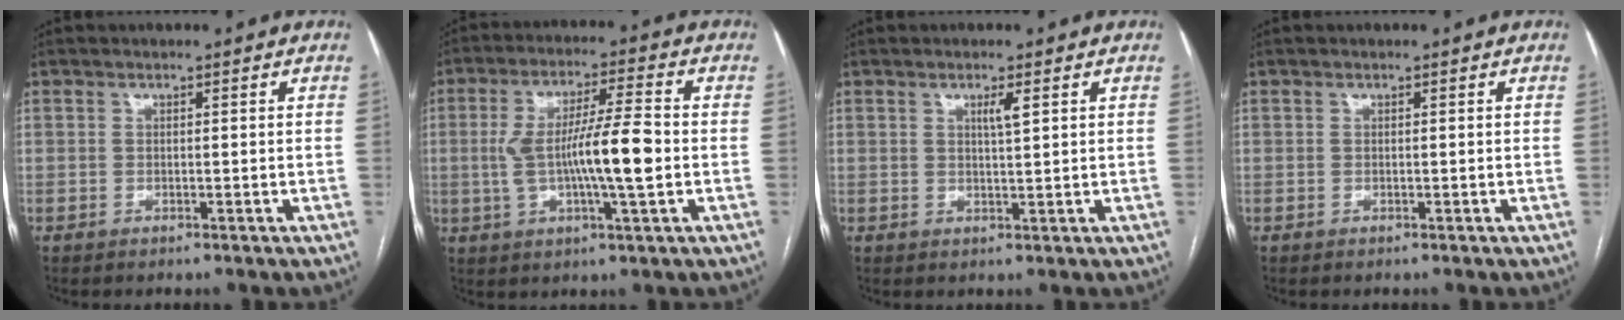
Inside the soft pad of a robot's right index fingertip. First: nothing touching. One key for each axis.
{"total": 11.6, "fx": -1.0, "fy": 1.0, "fz": 11.5, "tx": -0.213, "ty": 0.009, "tz": -0.019}
{"total": 2.1, "fx": 1.0, "fy": 0.0, "fz": 1.8, "tx": -0.034, "ty": -0.002, "tz": 0.016}
{"total": 0.0}